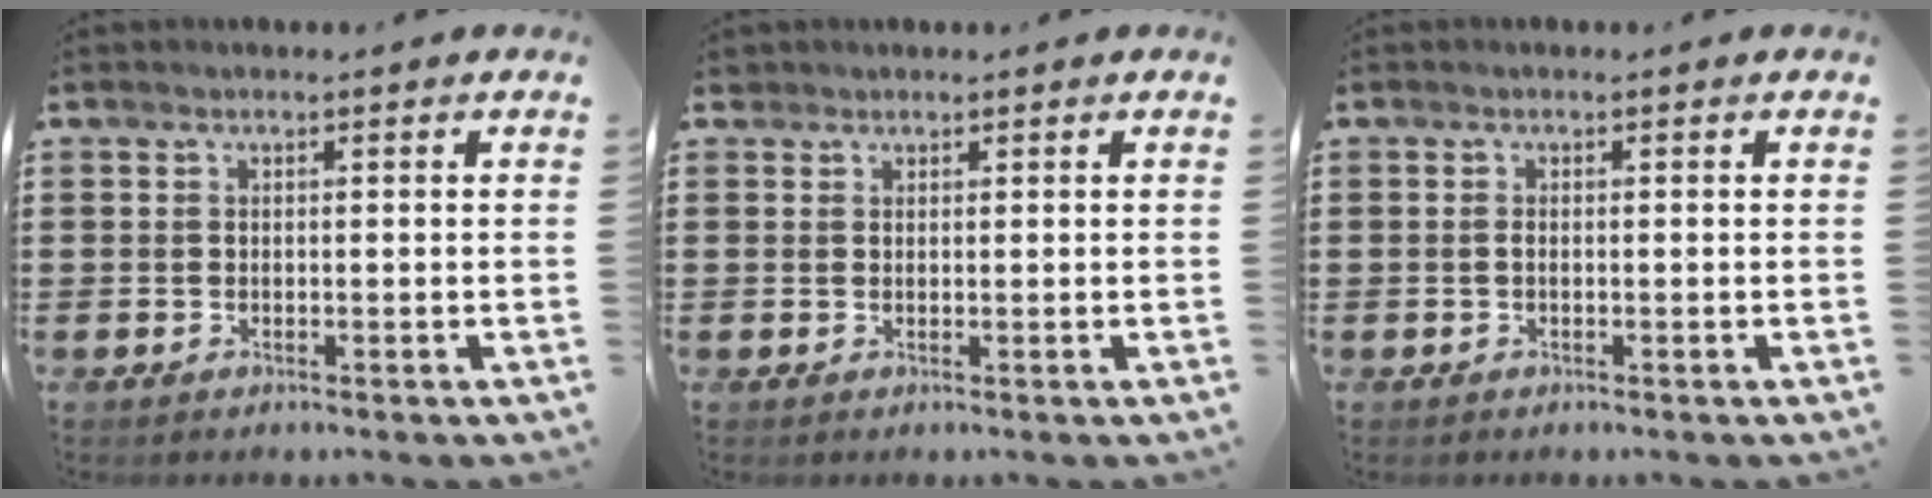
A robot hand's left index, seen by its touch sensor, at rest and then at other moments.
{"total": 1.2, "force": [0.9, 0.7, 0.2], "torque": [-0.007, 0.006, 0.018]}
{"total": 0.6, "force": [-0.2, 0.2, 0.5], "torque": [-0.013, -0.004, -0.002]}